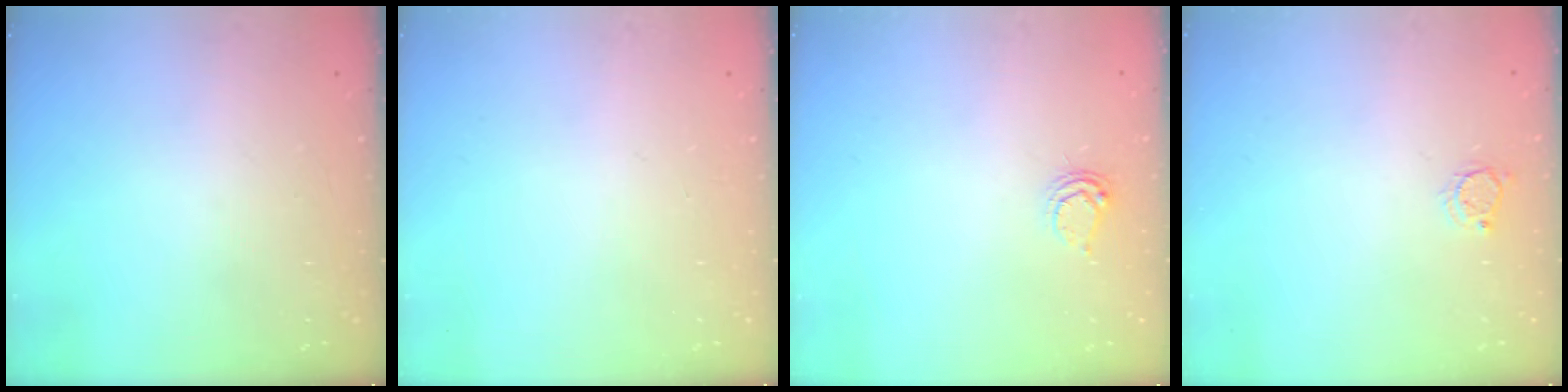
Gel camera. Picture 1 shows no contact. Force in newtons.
{"total": 0.0}
{"total": 3.5, "press": 3.4, "slide": 0.4}
{"total": 3.5, "press": 3.5, "slide": 0.3}